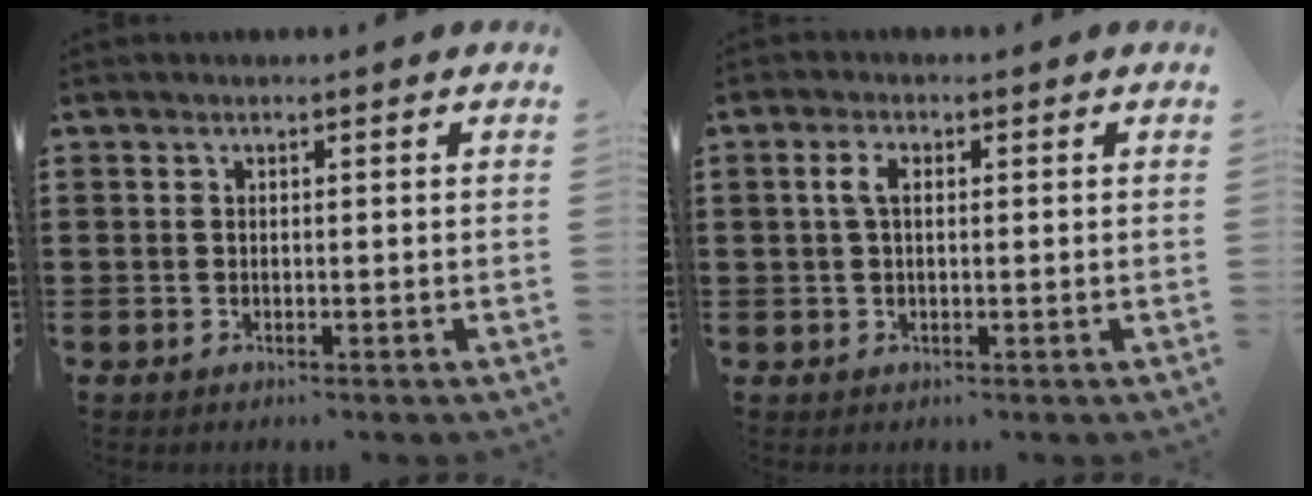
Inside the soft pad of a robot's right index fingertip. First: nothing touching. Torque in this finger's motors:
{"motor_torque": [0.53, -0.32, 0.22, 0.07]}